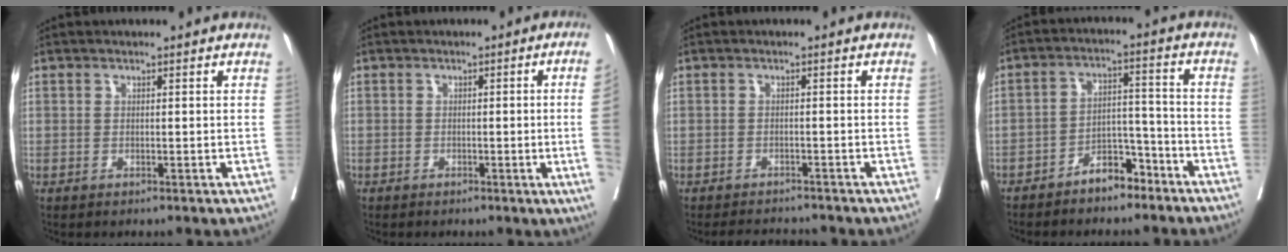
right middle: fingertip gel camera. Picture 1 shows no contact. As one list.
[{"total": 6.1, "force": [-0.9, -2.2, 5.6], "torque": [-0.060, -0.013, -0.012]}, {"total": 3.3, "force": [-3.3, 0.8, 0.0], "torque": [0.004, -0.008, -0.050]}, {"total": 6.2, "force": [-4.8, 2.7, 2.8], "torque": [-0.047, 0.022, -0.079]}]